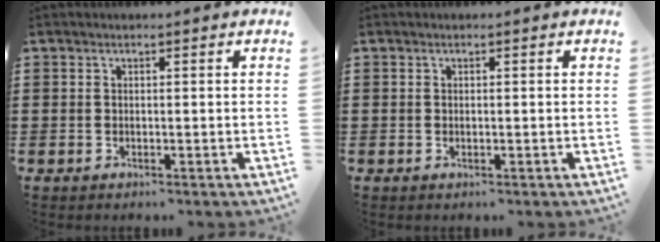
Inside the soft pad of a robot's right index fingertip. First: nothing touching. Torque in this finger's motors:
{"motor_torque": [0.10, 1.98, -0.03, -0.01]}